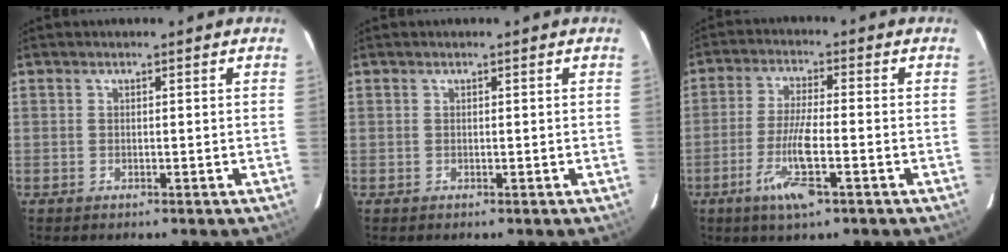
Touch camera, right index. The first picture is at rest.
{"total": 0.0}
{"total": 8.0, "force": [-3.5, 0.6, 7.1], "torque": [-0.141, -0.012, -0.064]}